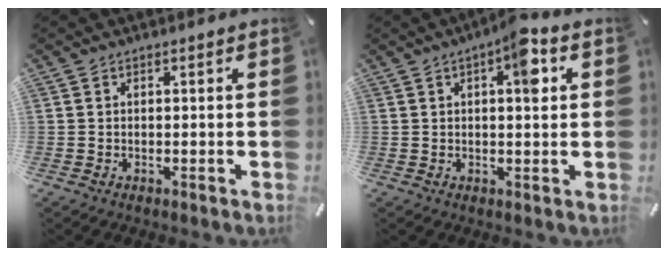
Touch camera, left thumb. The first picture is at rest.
{"total": 7.4, "force": [2.3, 2.6, 6.6], "torque": [-0.081, -0.011, 0.028]}